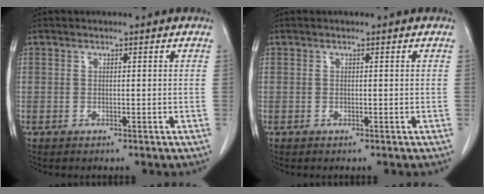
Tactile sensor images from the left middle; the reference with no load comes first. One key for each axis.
{"total": 0.0}